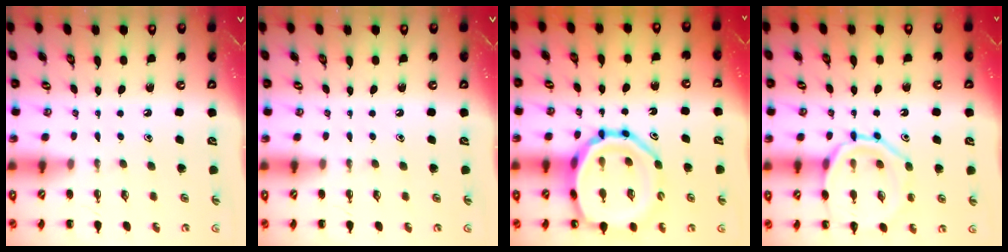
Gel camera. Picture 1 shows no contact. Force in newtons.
{"total": 0.0}
{"total": 20.5, "press": 20.2, "slide": 3.3}
{"total": 12.8, "press": 12.8, "slide": 0.8}